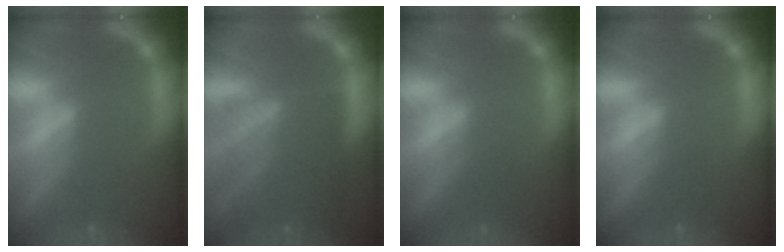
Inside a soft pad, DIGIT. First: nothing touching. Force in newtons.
{"total": 9.6}
{"total": 2.0}
{"total": 1.5}